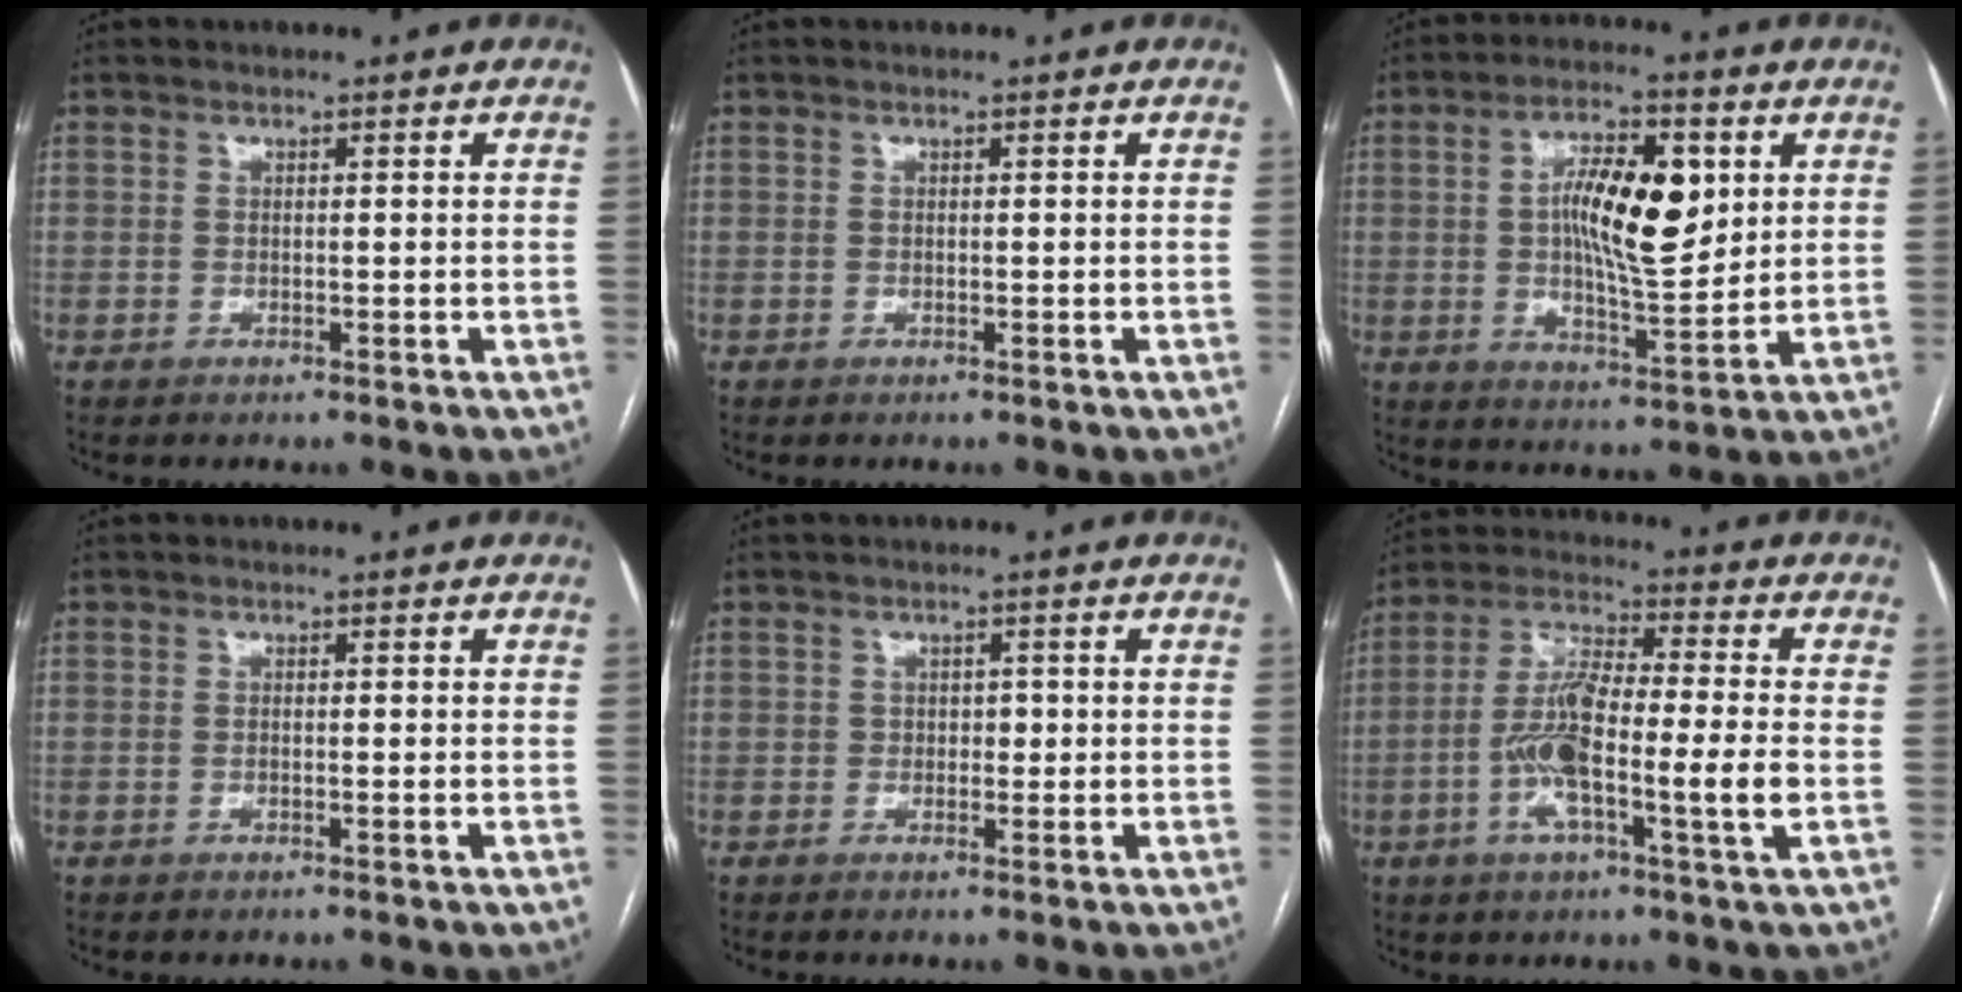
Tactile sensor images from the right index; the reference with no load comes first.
{"total": 0.0}
{"total": 12.4, "force": [2.5, 3.7, 11.6], "torque": [-0.203, 0.008, 0.041]}
{"total": 0.0}
{"total": 1.3, "force": [-0.1, 1.0, 0.8], "torque": [-0.004, 0.004, -0.003]}
{"total": 13.2, "force": [-2.8, 1.2, 12.9], "torque": [-0.246, 0.002, -0.058]}